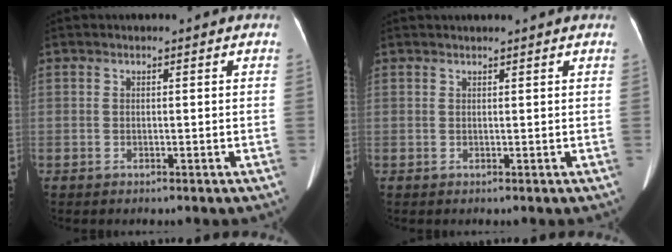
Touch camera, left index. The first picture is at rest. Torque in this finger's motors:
{"motor_torque": [-0.29, 0.19, -0.61, 0.01]}